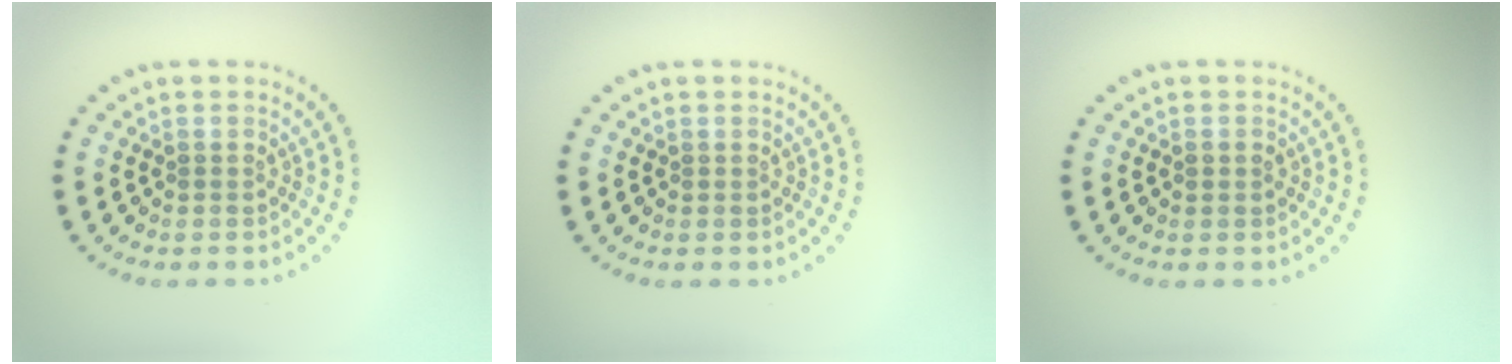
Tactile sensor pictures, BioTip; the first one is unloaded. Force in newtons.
{"total": 0.0}
{"total": 0.9, "press": 0.9, "slide": 0.1}